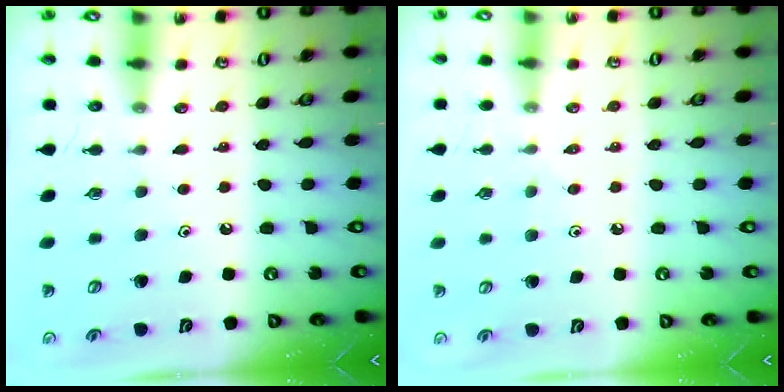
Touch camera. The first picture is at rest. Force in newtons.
{"total": 2.5, "press": 2.5, "slide": 0.4}